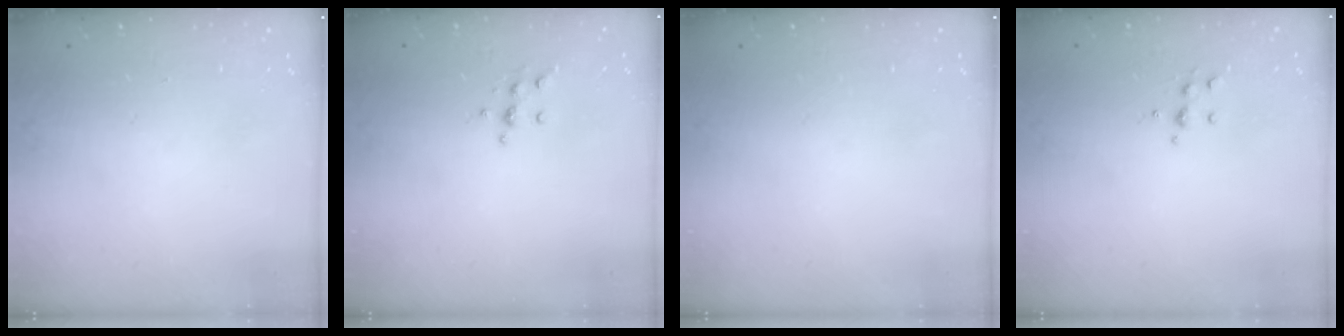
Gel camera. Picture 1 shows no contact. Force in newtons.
{"total": 5.4, "press": 5.3, "slide": 0.6}
{"total": 0.0}
{"total": 5.8, "press": 5.7, "slide": 0.8}